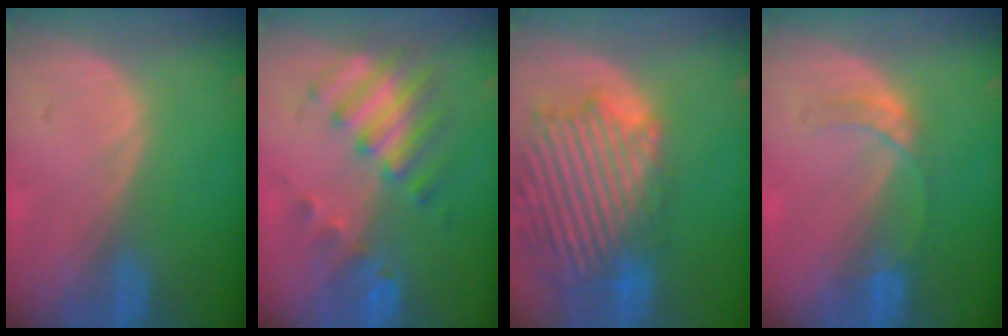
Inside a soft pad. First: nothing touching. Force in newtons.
{"total": 8.3, "press": 7.2, "slide": 4.1}
{"total": 14.5, "press": 12.4, "slide": 7.6}
{"total": 3.0, "press": 3.0, "slide": 0.3}